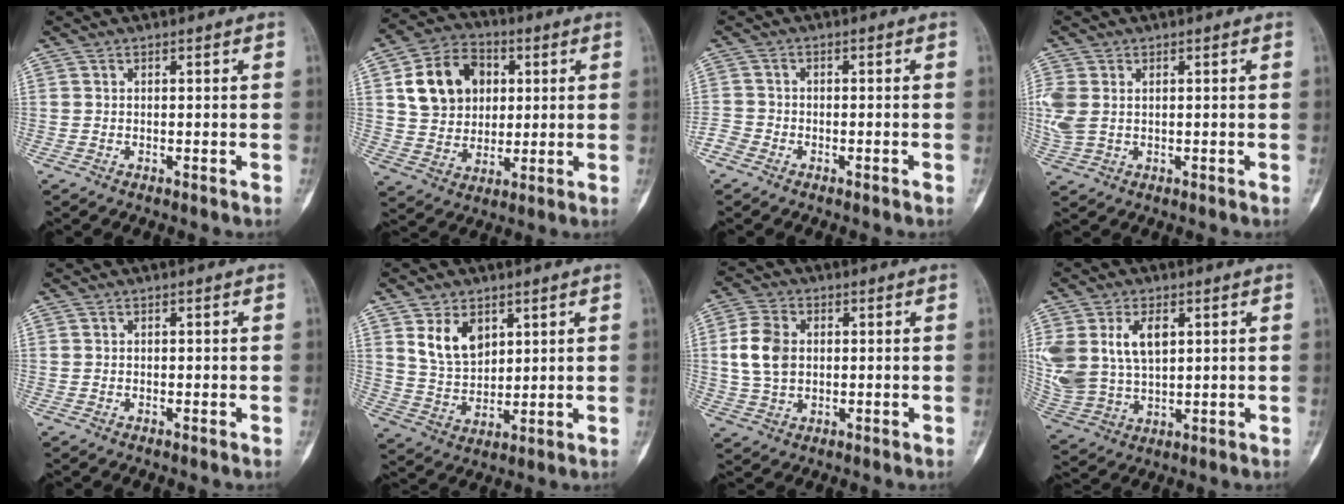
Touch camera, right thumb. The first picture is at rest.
{"total": 14.4, "force": [3.7, 11.4, 7.9], "torque": [-0.104, 0.002, 0.065]}
{"total": 2.6, "force": [-2.0, 1.6, 0.6], "torque": [-0.010, 0.009, -0.043]}
{"total": 6.1, "force": [0.9, 4.2, 4.3], "torque": [-0.122, 0.007, 0.025]}
{"total": 0.0}
{"total": 8.6, "force": [4.0, 5.7, 5.2], "torque": [-0.071, -0.026, 0.085]}
{"total": 8.5, "force": [0.9, 6.1, 5.8], "torque": [-0.106, 0.004, 0.018]}
{"total": 13.7, "force": [4.1, 8.6, 9.9], "torque": [-0.205, -0.004, 0.093]}